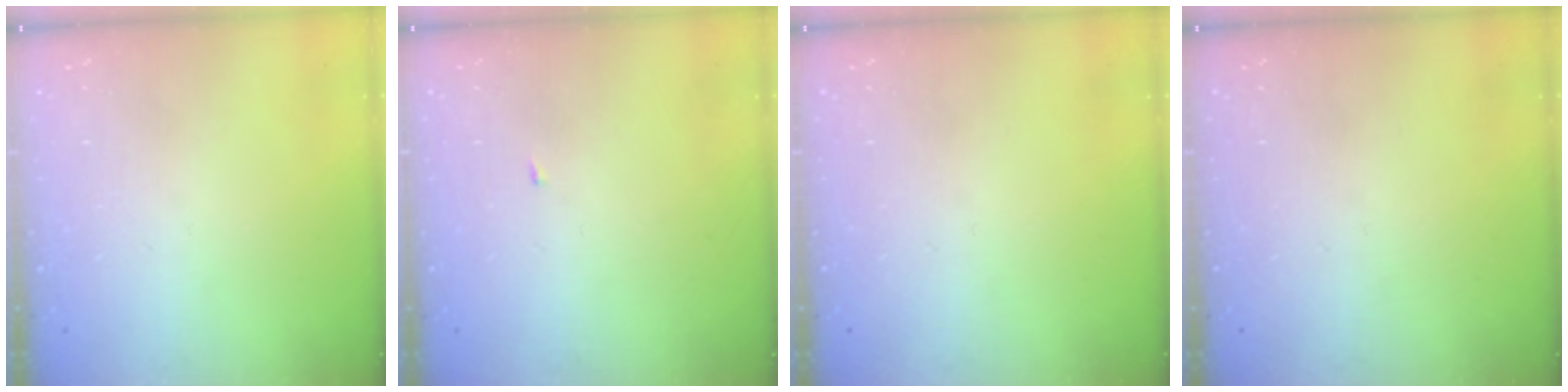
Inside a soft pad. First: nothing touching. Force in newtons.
{"total": 1.8, "press": 1.8, "slide": 0.2}
{"total": 0.0}
{"total": 0.0}